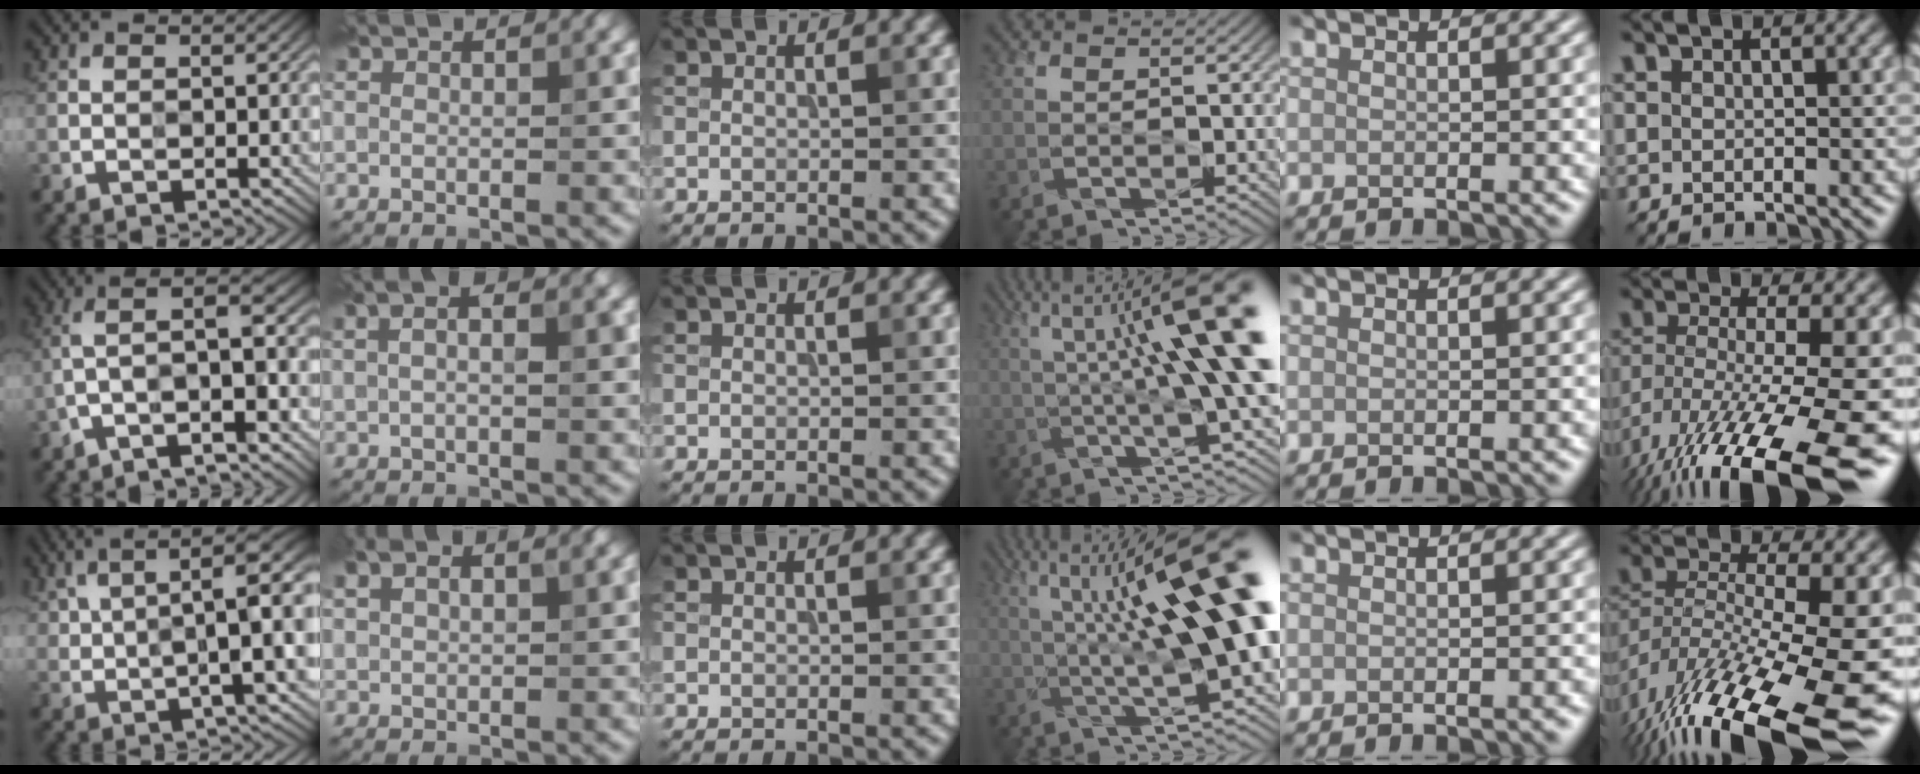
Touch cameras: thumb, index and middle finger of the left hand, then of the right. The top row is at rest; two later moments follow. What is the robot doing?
{"motion": "wipe", "object": "glass cup"}